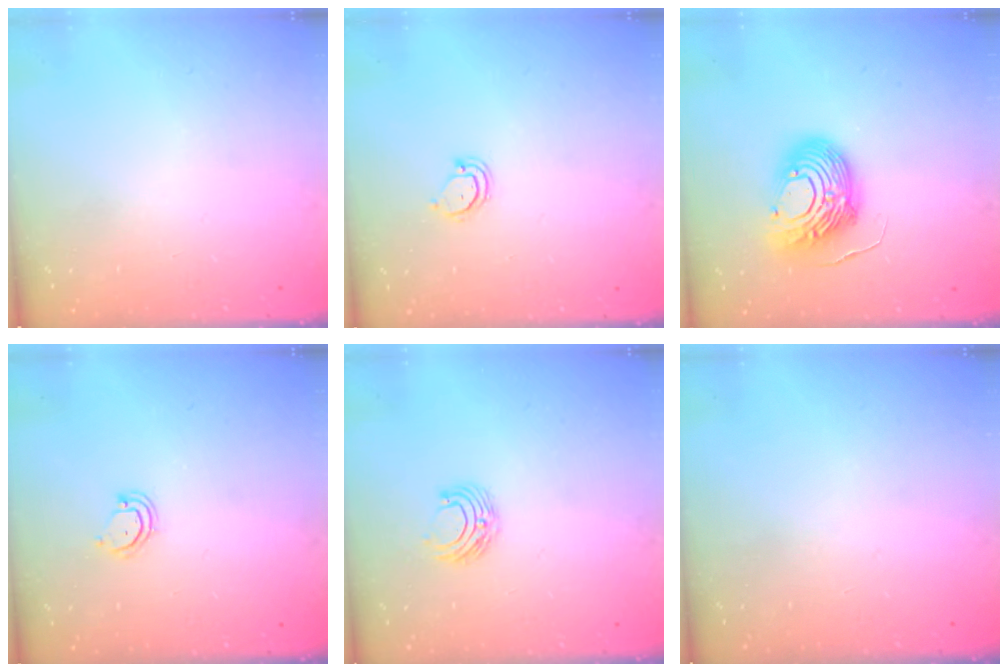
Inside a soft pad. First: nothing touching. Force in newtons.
{"total": 3.4, "press": 3.3, "slide": 0.5}
{"total": 14.0, "press": 14.0, "slide": 1.1}
{"total": 3.7, "press": 3.7, "slide": 0.3}
{"total": 6.3, "press": 6.3, "slide": 0.5}
{"total": 0.0}